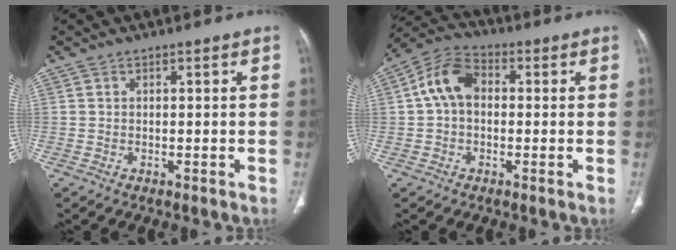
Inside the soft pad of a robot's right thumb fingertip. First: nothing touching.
{"total": 8.7, "force": [0.6, 6.1, 6.1], "torque": [-0.107, 0.027, 0.000]}